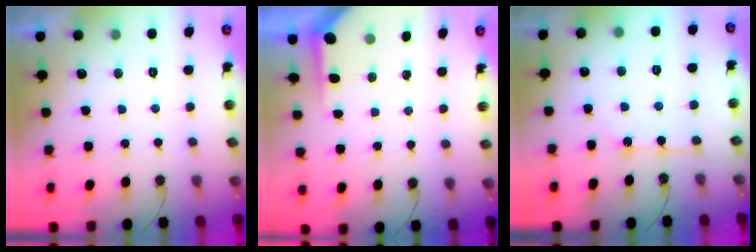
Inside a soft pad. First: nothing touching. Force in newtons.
{"total": 3.7, "press": 3.7, "slide": 0.4}
{"total": 4.7, "press": 4.7, "slide": 0.3}